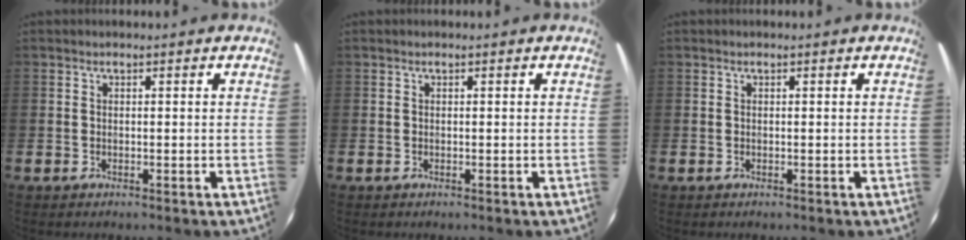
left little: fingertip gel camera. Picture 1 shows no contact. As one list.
[{"total": 0.0}, {"total": 0.0}]